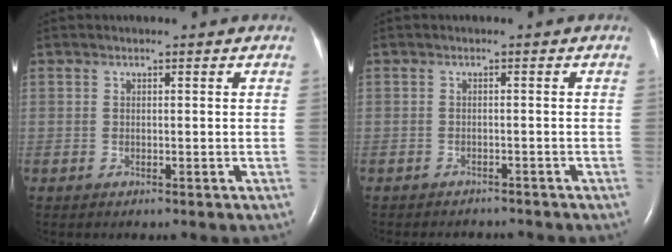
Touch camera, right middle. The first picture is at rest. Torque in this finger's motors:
{"motor_torque": [0.06, -0.11, 0.01, 0.00]}